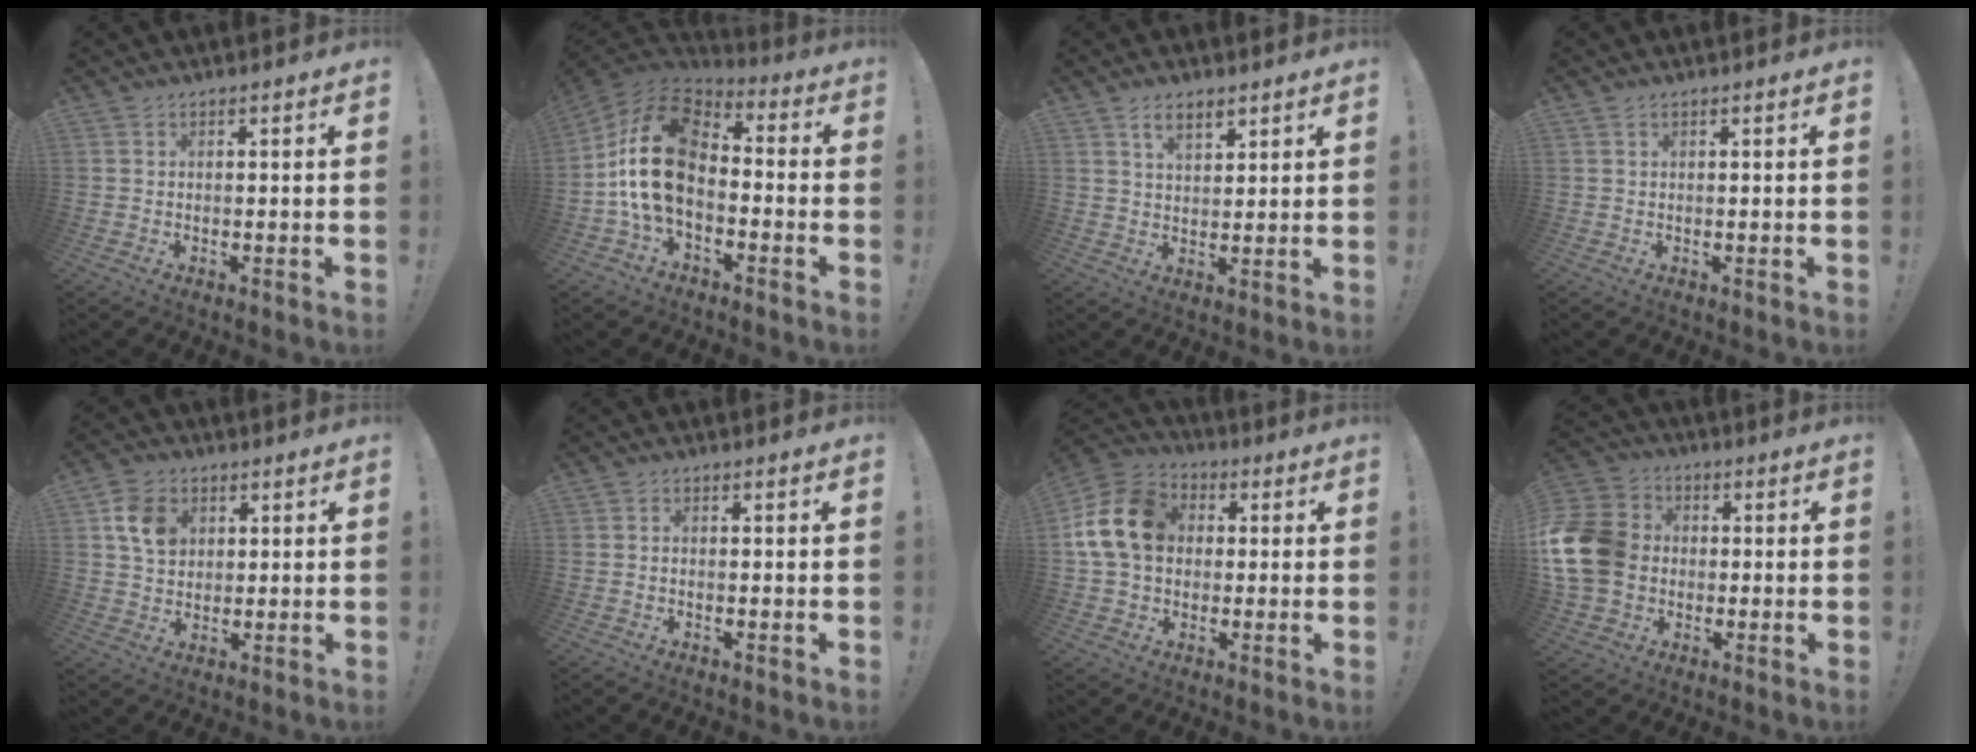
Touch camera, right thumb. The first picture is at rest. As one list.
[{"total": 18.6, "force": [-1.1, 11.5, 14.6], "torque": [-0.280, 0.020, -0.013]}, {"total": 5.9, "force": [3.8, 2.9, 3.6], "torque": [-0.056, -0.014, 0.067]}, {"total": 0.8, "force": [0.5, 0.4, 0.5], "torque": [-0.016, 0.005, 0.011]}, {"total": 8.9, "force": [3.0, 6.9, 4.6], "torque": [-0.064, 0.002, 0.060]}, {"total": 0.5, "force": [-0.4, 0.2, 0.3], "torque": [-0.010, 0.002, -0.006]}, {"total": 16.6, "force": [2.5, 12.9, 10.1], "torque": [-0.179, 0.016, 0.054]}, {"total": 17.1, "force": [-0.4, 14.0, 9.8], "torque": [-0.178, 0.019, 0.000]}]